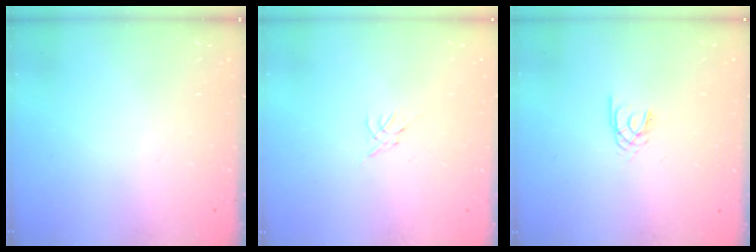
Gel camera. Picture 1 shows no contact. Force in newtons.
{"total": 0.0}
{"total": 1.7, "press": 1.7, "slide": 0.3}